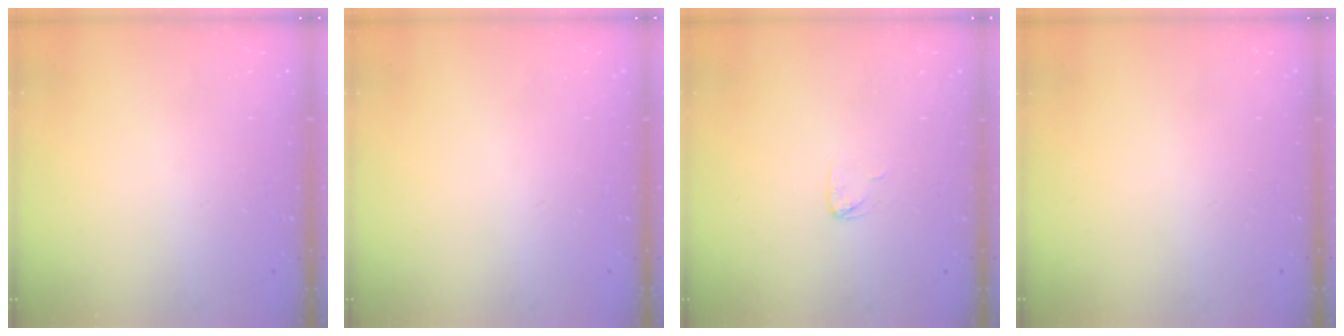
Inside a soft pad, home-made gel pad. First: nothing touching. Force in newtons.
{"total": 0.0}
{"total": 3.3, "press": 3.3, "slide": 0.2}
{"total": 0.0}